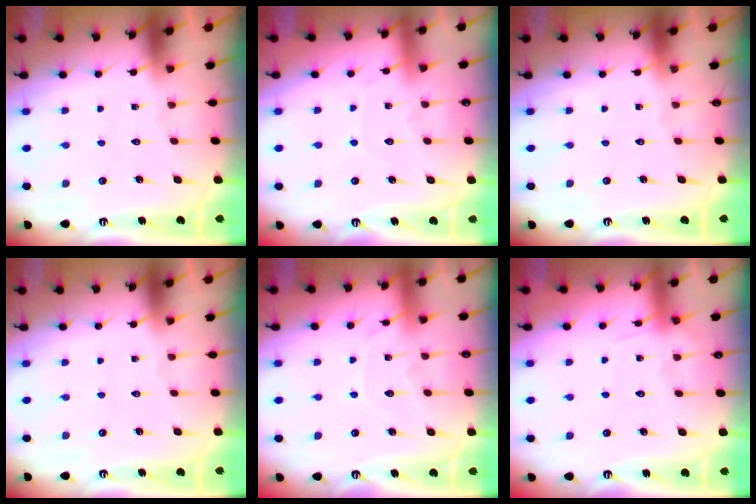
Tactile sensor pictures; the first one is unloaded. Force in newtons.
{"total": 4.4, "press": 4.3, "slide": 0.6}
{"total": 0.0}
{"total": 0.0}
{"total": 8.0, "press": 8.0, "slide": 0.5}
{"total": 5.6, "press": 5.6, "slide": 0.6}